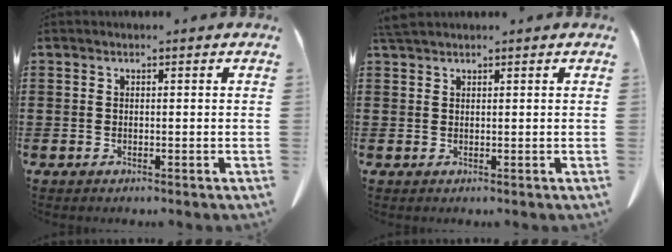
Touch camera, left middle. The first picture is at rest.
{"total": 1.7, "force": [1.5, 0.2, 0.7], "torque": [-0.018, 0.000, 0.030]}